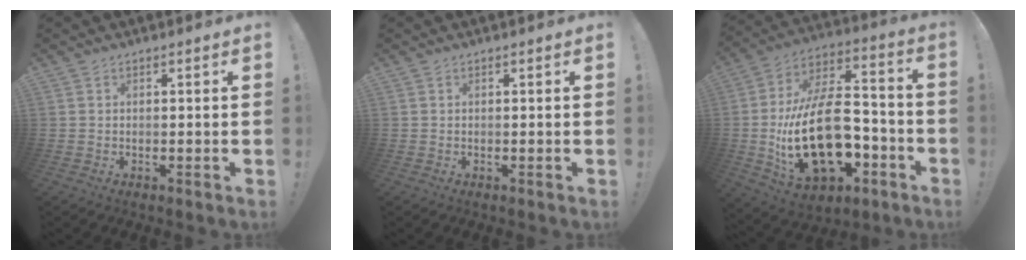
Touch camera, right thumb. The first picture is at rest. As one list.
[{"total": 0.0}, {"total": 26.7, "force": [-6.4, 15.4, 20.8], "torque": [-0.397, 0.039, -0.091]}]